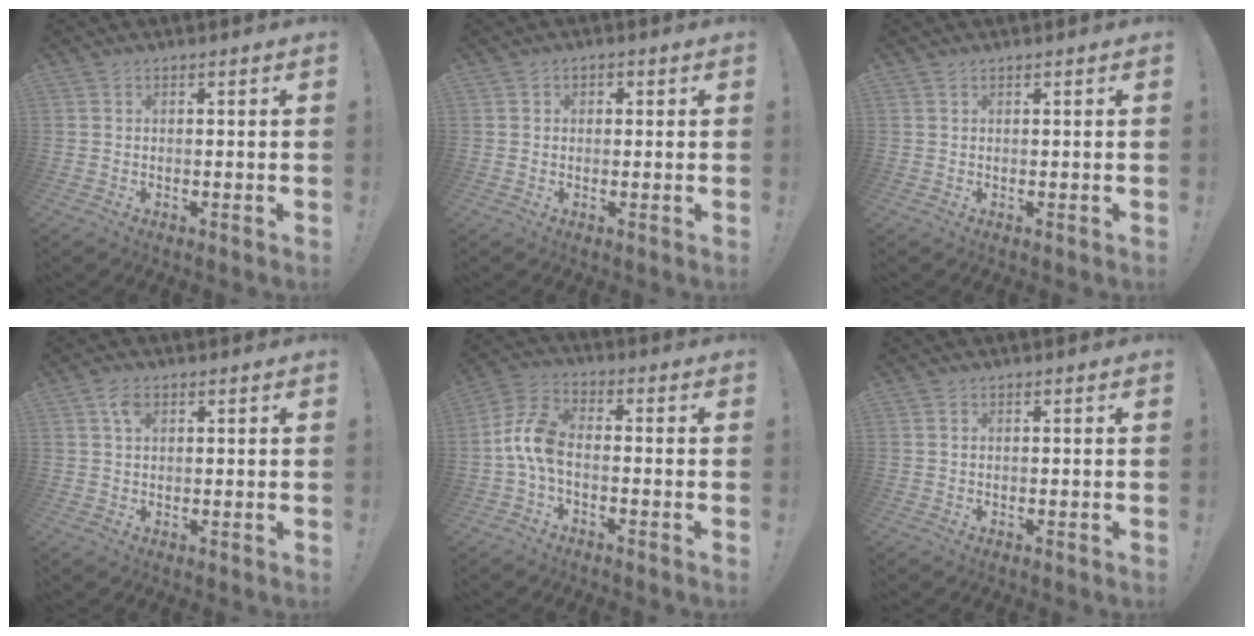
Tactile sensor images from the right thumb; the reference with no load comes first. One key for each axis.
{"total": 1.6, "fx": -0.1, "fy": 1.4, "fz": 0.6, "tx": -0.002, "ty": 0.003, "tz": -0.005}
{"total": 0.0}
{"total": 3.7, "fx": 1.6, "fy": 2.1, "fz": 2.5, "tx": -0.042, "ty": -0.001, "tz": 0.026}
{"total": 9.4, "fx": -1.4, "fy": 5.3, "fz": 7.6, "tx": -0.157, "ty": 0.011, "tz": -0.020}
{"total": 0.0}